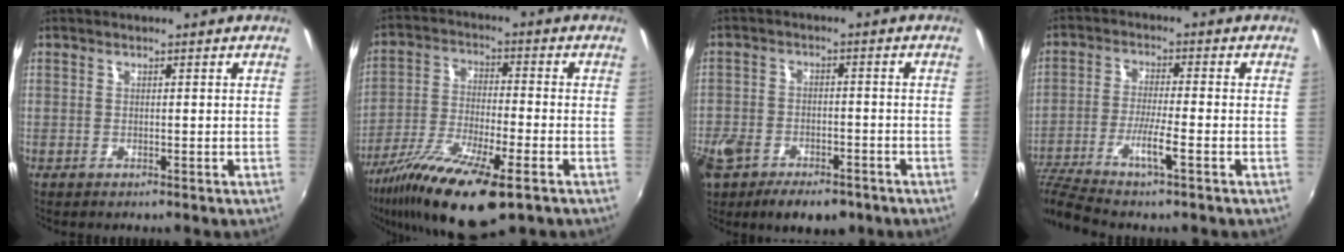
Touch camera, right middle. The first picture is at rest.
{"total": 16.8, "force": [-10.7, 3.5, 12.5], "torque": [-0.246, -0.044, -0.198]}
{"total": 13.6, "force": [-8.6, 7.4, 7.4], "torque": [-0.197, -0.027, -0.145]}
{"total": 10.2, "force": [-6.7, -0.2, 7.7], "torque": [-0.162, -0.024, -0.121]}